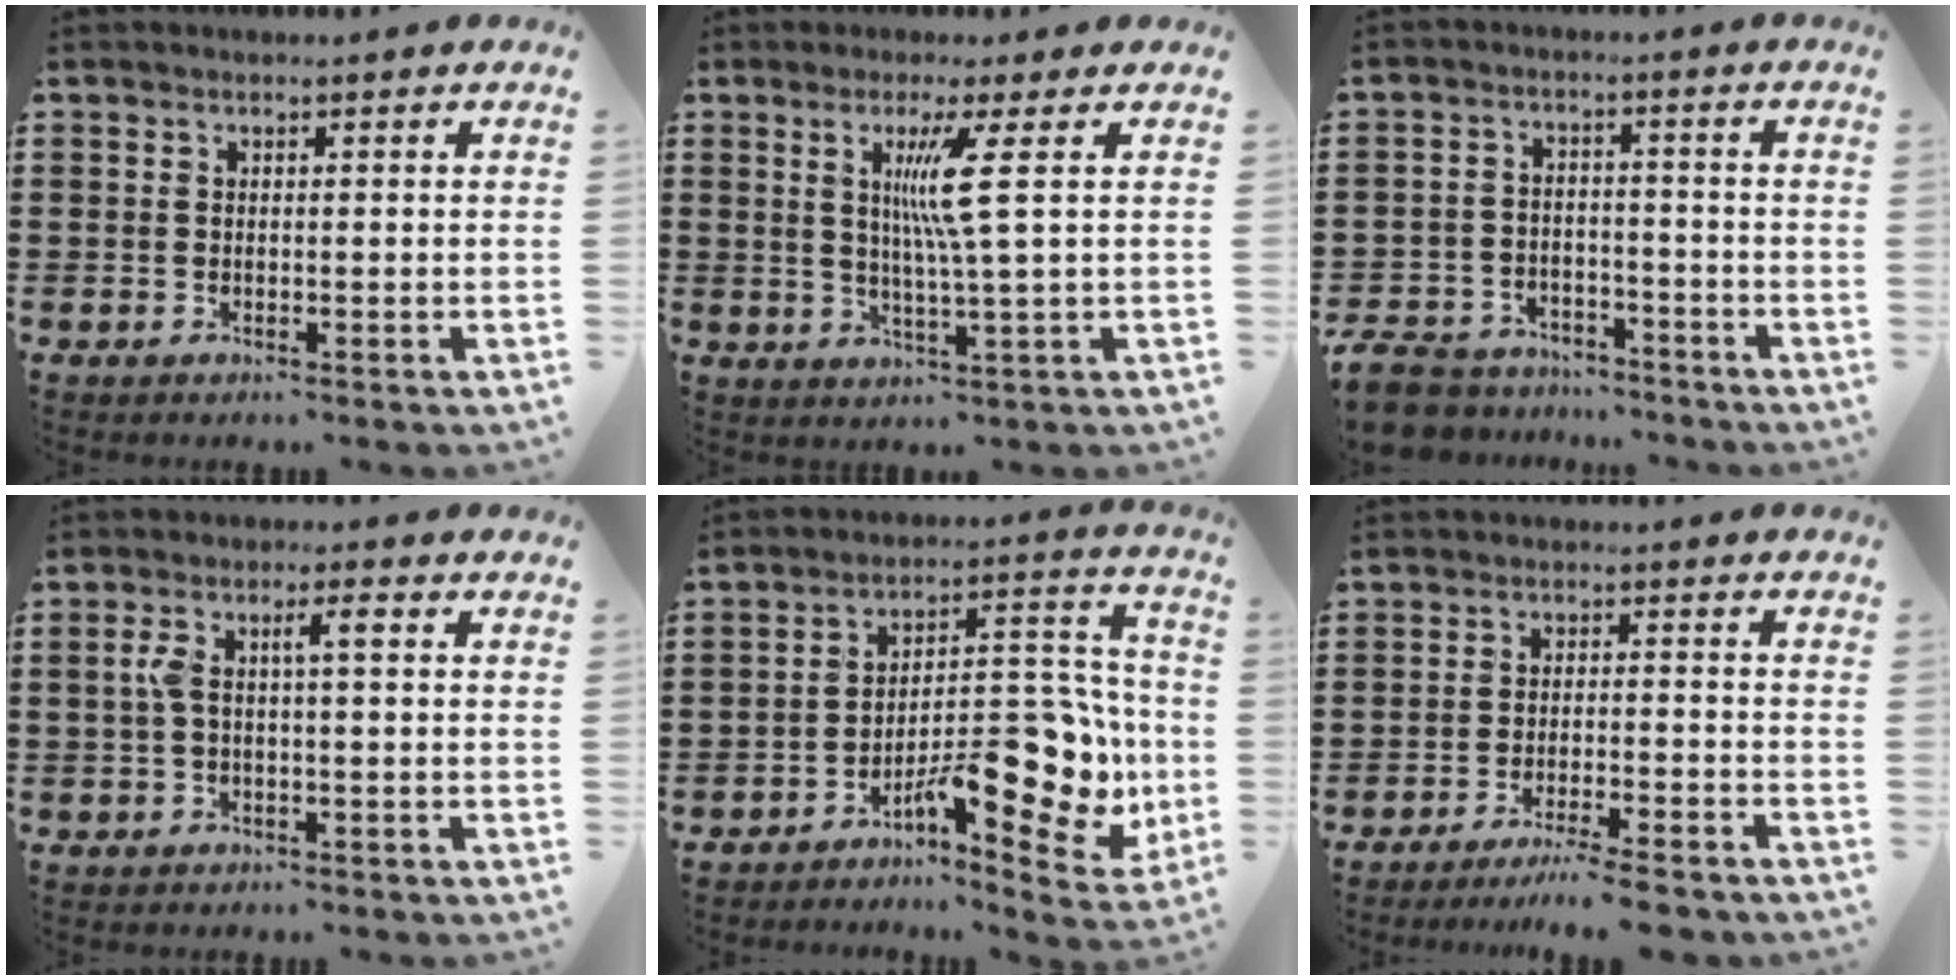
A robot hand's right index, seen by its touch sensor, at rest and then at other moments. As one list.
[{"total": 6.9, "force": [1.7, -0.8, 6.6], "torque": [-0.132, -0.009, 0.022]}, {"total": 6.2, "force": [-5.9, 1.7, 1.0], "torque": [-0.038, 0.007, -0.122]}, {"total": 4.0, "force": [0.3, 0.9, 3.9], "torque": [-0.089, 0.003, -0.004]}, {"total": 13.4, "force": [-6.1, 5.2, 10.8], "torque": [-0.133, 0.006, -0.106]}, {"total": 4.5, "force": [-4.1, -0.3, 2.0], "torque": [-0.040, -0.012, -0.080]}]